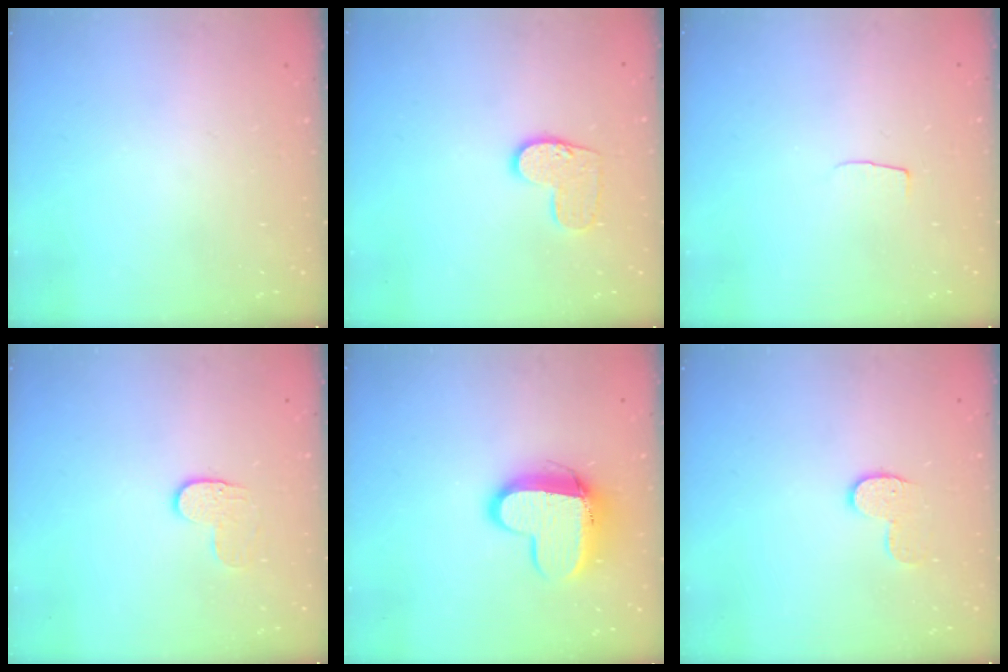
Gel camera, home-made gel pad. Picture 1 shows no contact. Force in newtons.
{"total": 9.0, "press": 9.0, "slide": 0.5}
{"total": 3.7, "press": 3.7, "slide": 0.3}
{"total": 4.1, "press": 4.1, "slide": 0.3}
{"total": 12.1, "press": 12.0, "slide": 0.9}
{"total": 8.1, "press": 8.1, "slide": 0.4}